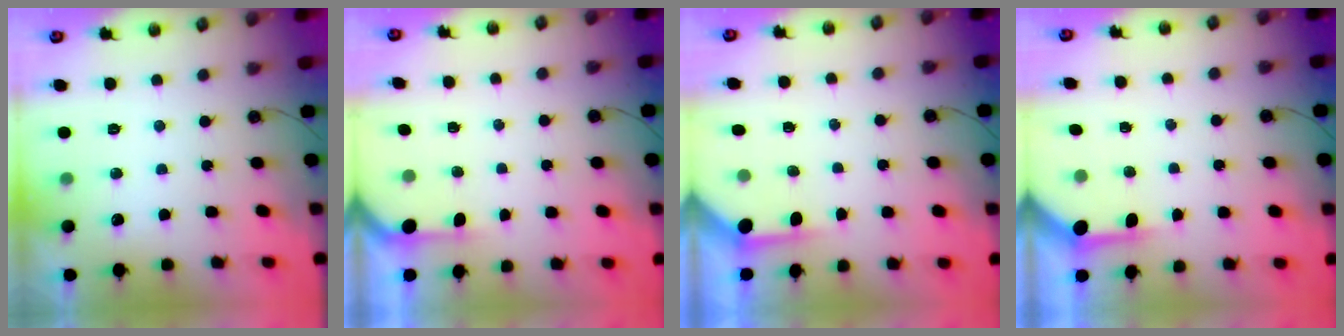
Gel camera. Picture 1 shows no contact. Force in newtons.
{"total": 1.4, "press": 1.4, "slide": 0.2}
{"total": 4.0, "press": 3.9, "slide": 0.3}
{"total": 3.9, "press": 3.9, "slide": 0.3}